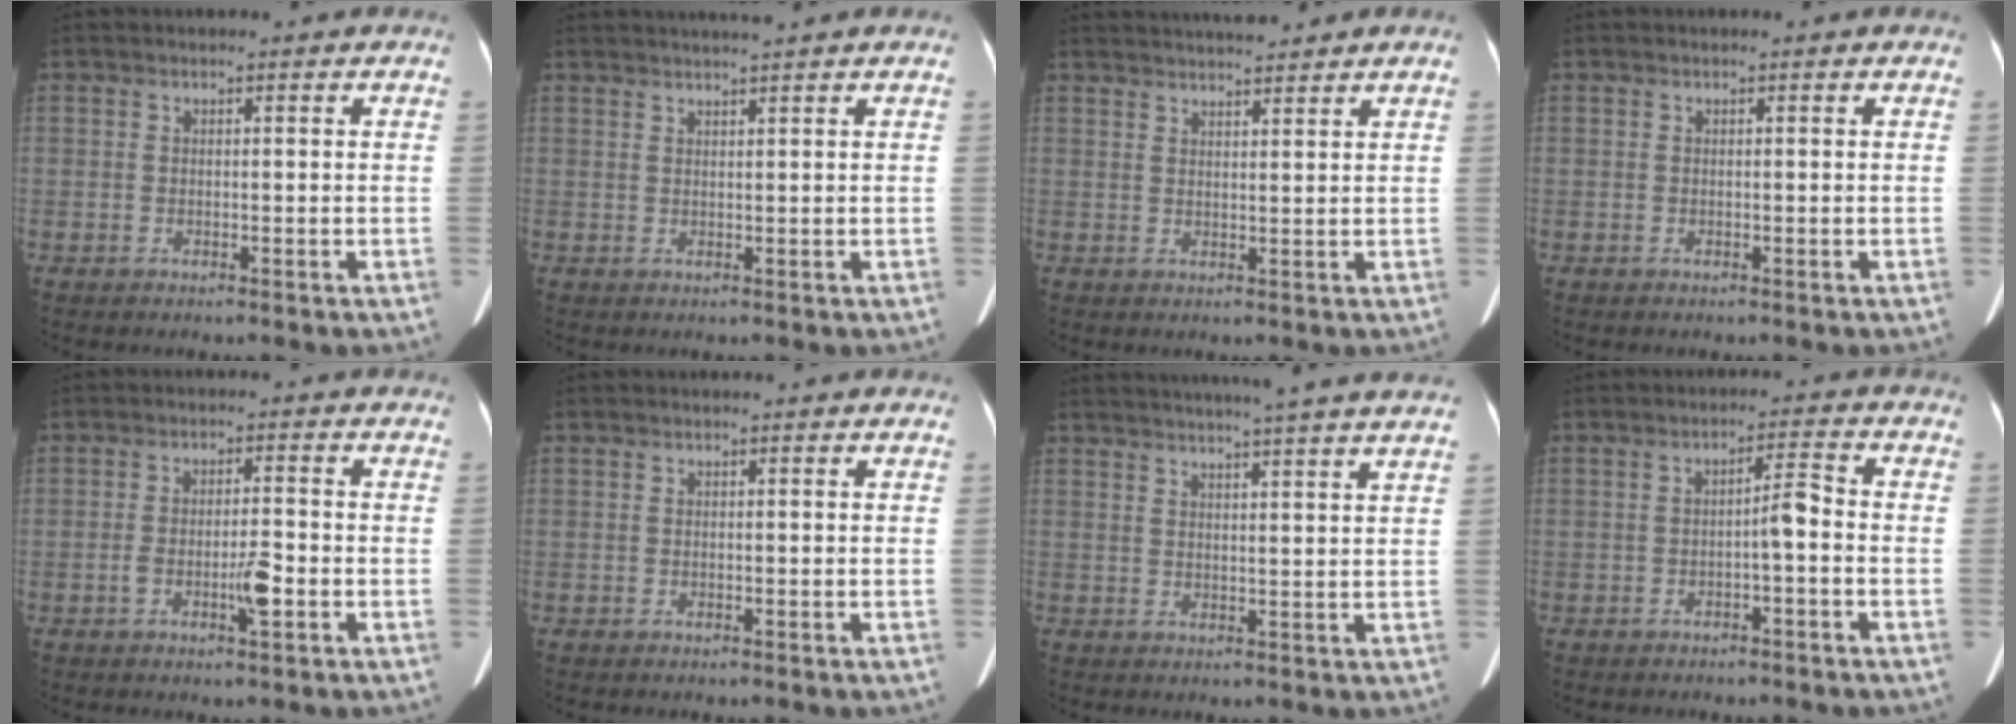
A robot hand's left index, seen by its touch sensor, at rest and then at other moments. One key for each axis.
{"total": 3.3, "fx": 3.0, "fy": -0.6, "fz": 1.3, "tx": -0.013, "ty": 0.019, "tz": 0.047}
{"total": 6.4, "fx": 6.1, "fy": 0.3, "fz": 2.1, "tx": -0.032, "ty": 0.024, "tz": 0.091}
{"total": 0.0}
{"total": 4.1, "fx": -1.5, "fy": 0.7, "fz": 3.7, "tx": -0.067, "ty": 0.001, "tz": -0.025}
{"total": 0.0}
{"total": 14.7, "fx": 12.9, "fy": -0.9, "fz": 6.9, "tx": -0.114, "ty": 0.006, "tz": 0.160}
{"total": 3.2, "fx": -1.1, "fy": 0.6, "fz": 2.9, "tx": -0.044, "ty": 0.015, "tz": -0.016}